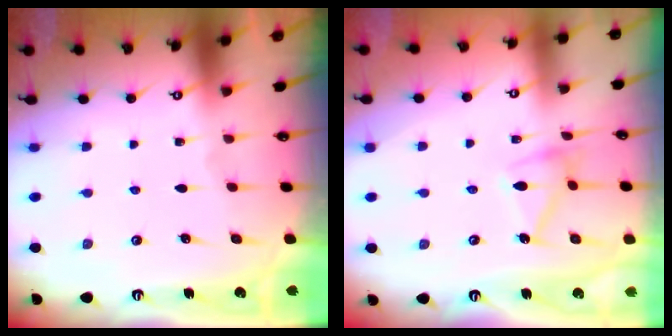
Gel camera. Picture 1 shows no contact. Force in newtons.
{"total": 12.3, "press": 12.3, "slide": 0.2}